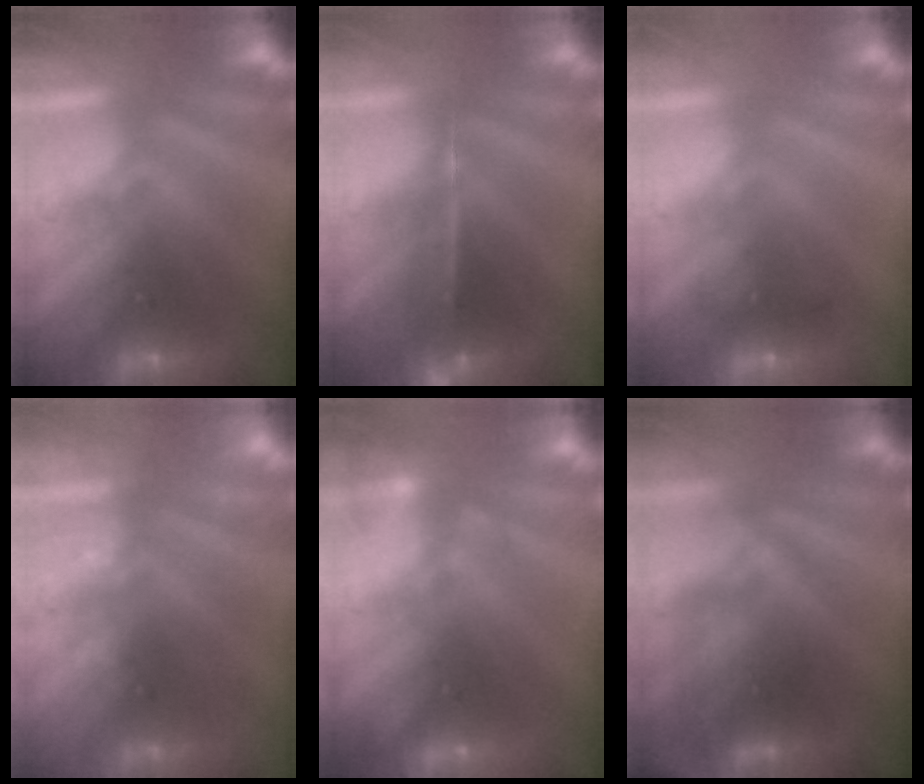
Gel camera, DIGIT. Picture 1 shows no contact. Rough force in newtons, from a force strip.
{"total": 7.1}
{"total": 2.4}
{"total": 2.2}
{"total": 2.4}
{"total": 3.5}